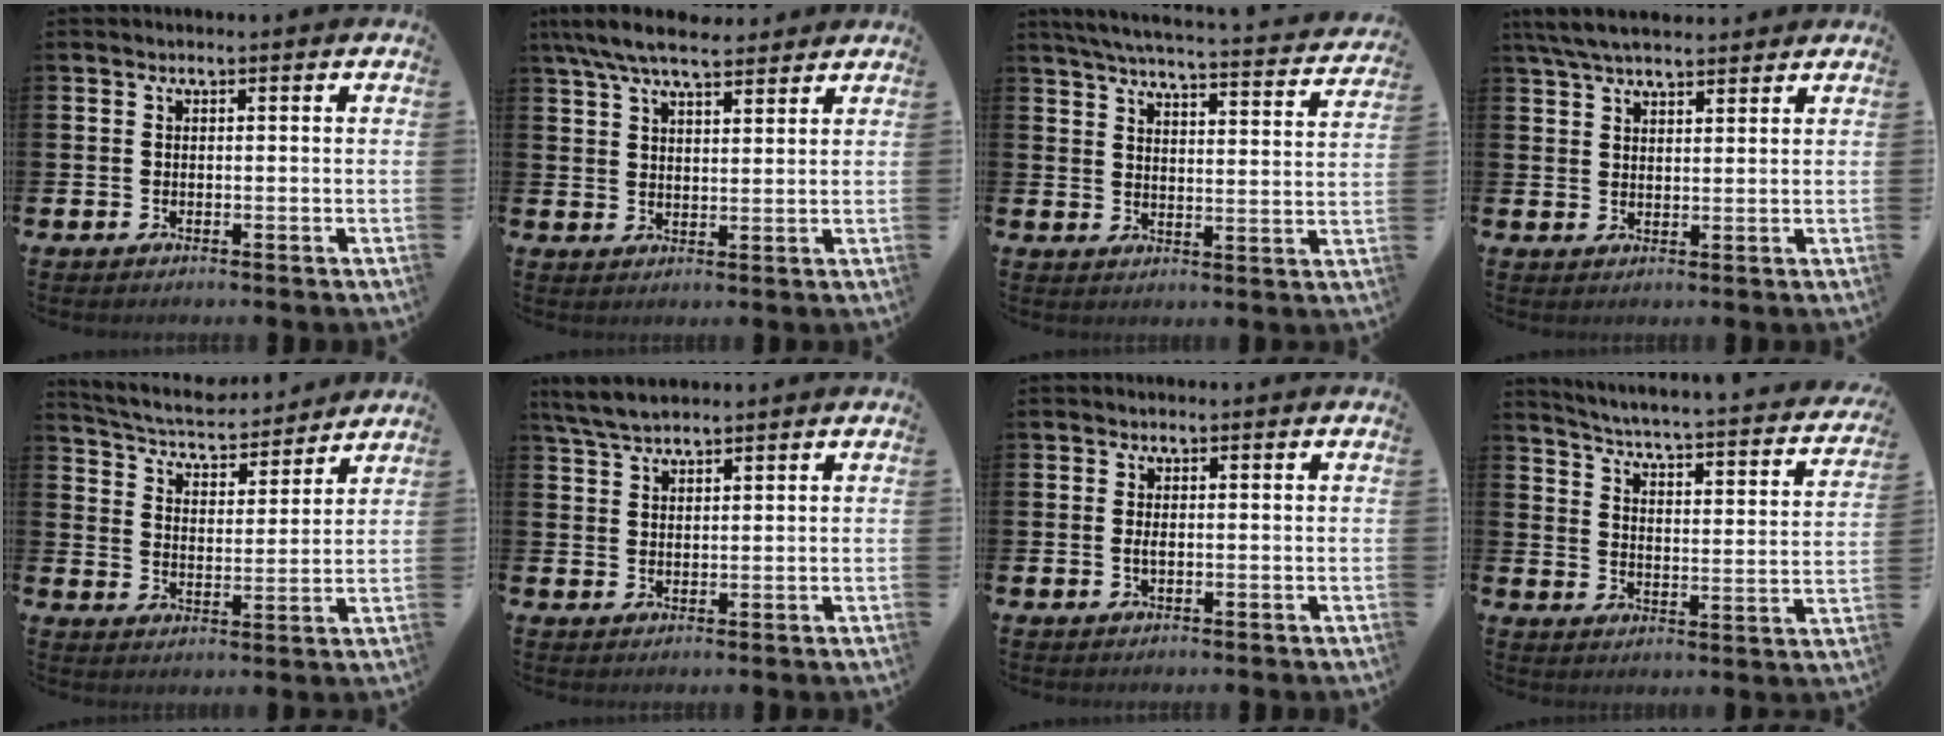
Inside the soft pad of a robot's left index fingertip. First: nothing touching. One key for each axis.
{"total": 7.1, "fx": 6.3, "fy": 1.8, "fz": 2.8, "tx": -0.073, "ty": -0.018, "tz": 0.115}
{"total": 5.3, "fx": 5.1, "fy": 0.2, "fz": 1.7, "tx": -0.049, "ty": -0.040, "tz": 0.083}
{"total": 5.3, "fx": 4.9, "fy": 1.2, "fz": 1.8, "tx": -0.055, "ty": -0.006, "tz": 0.092}
{"total": 5.9, "fx": 5.6, "fy": 1.2, "fz": 1.2, "tx": -0.058, "ty": -0.044, "tz": 0.095}
{"total": 4.4, "fx": 4.1, "fy": 0.8, "fz": 1.6, "tx": -0.049, "ty": -0.005, "tz": 0.077}
{"total": 0.9, "fx": 0.0, "fy": 0.3, "fz": 0.8, "tx": -0.016, "ty": 0.003, "tz": -0.002}
{"total": 3.4, "fx": 3.1, "fy": 0.2, "fz": 1.5, "tx": -0.051, "ty": -0.039, "tz": 0.040}